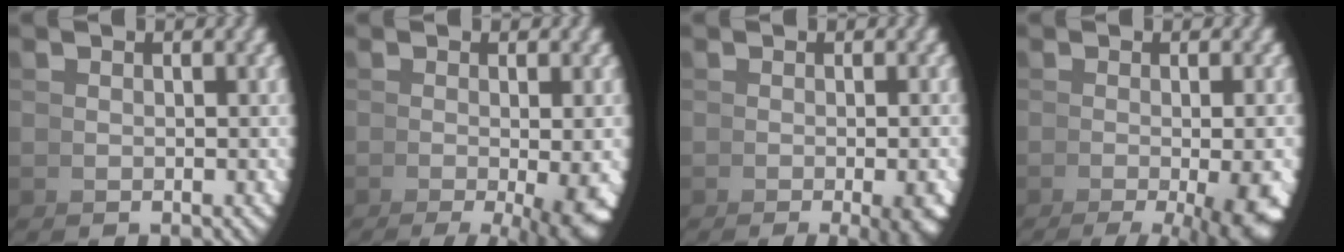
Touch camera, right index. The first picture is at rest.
{"total": 7.5, "force": [-3.4, 2.2, 6.3], "torque": [-0.077, -0.025, -0.037]}
{"total": 4.3, "force": [-1.8, 1.2, 3.7], "torque": [-0.036, -0.007, -0.024]}
{"total": 9.2, "force": [-4.4, 3.0, 7.5], "torque": [-0.083, -0.021, -0.052]}